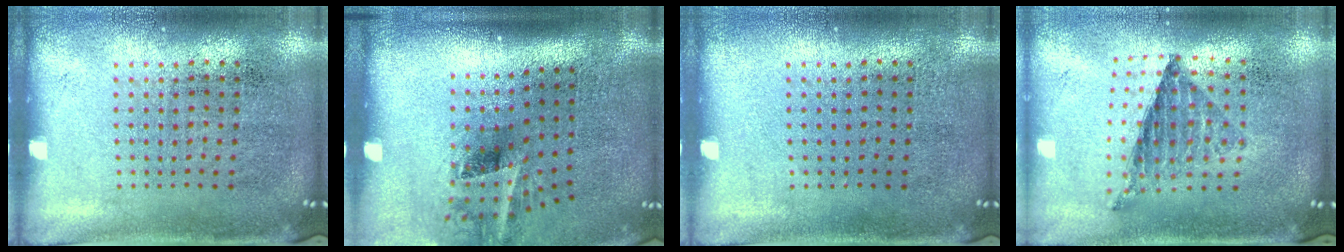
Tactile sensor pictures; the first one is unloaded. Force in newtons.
{"total": 2.0, "press": 1.3, "slide": 1.6}
{"total": 0.0}
{"total": 0.7, "press": 0.7, "slide": 0.1}